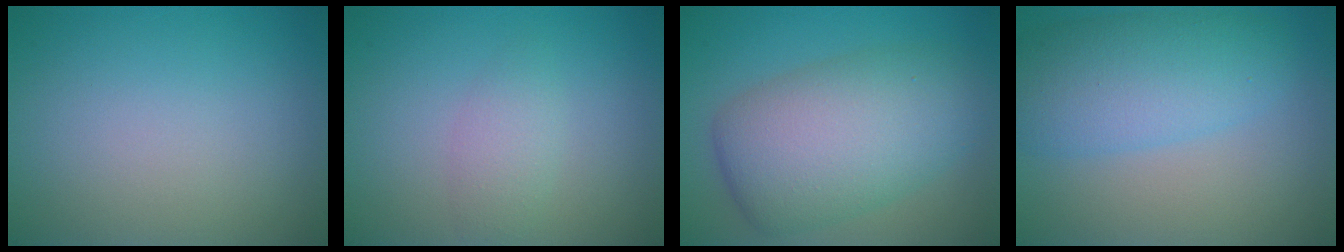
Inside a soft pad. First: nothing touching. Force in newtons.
{"total": 1.8, "press": 1.8, "slide": 0.1}
{"total": 9.0, "press": 9.0, "slide": 0.1}
{"total": 5.8, "press": 5.8, "slide": 0.2}